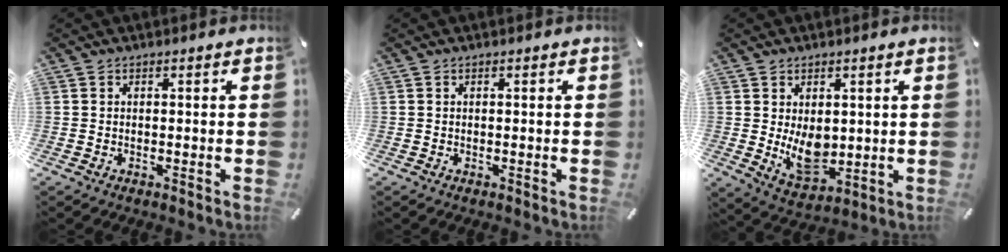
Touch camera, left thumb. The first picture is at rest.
{"total": 0.0}
{"total": 9.3, "force": [0.5, 6.4, 6.7], "torque": [-0.102, -0.012, 0.014]}